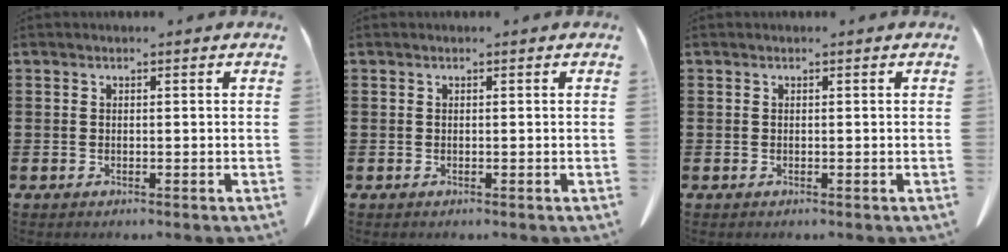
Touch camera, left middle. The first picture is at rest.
{"total": 0.0}
{"total": 0.0}